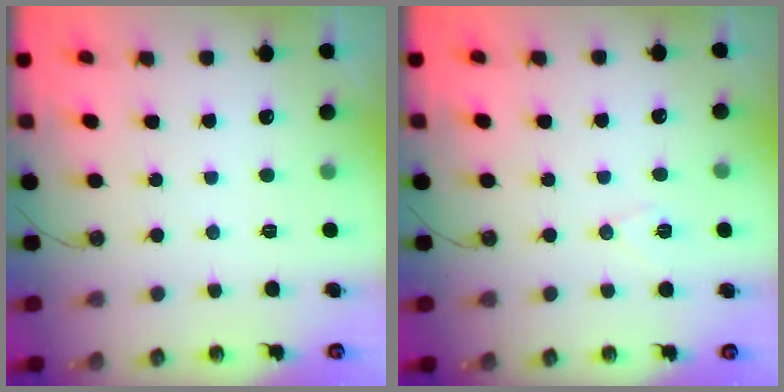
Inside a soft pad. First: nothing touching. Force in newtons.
{"total": 5.7, "press": 4.6, "slide": 3.3}